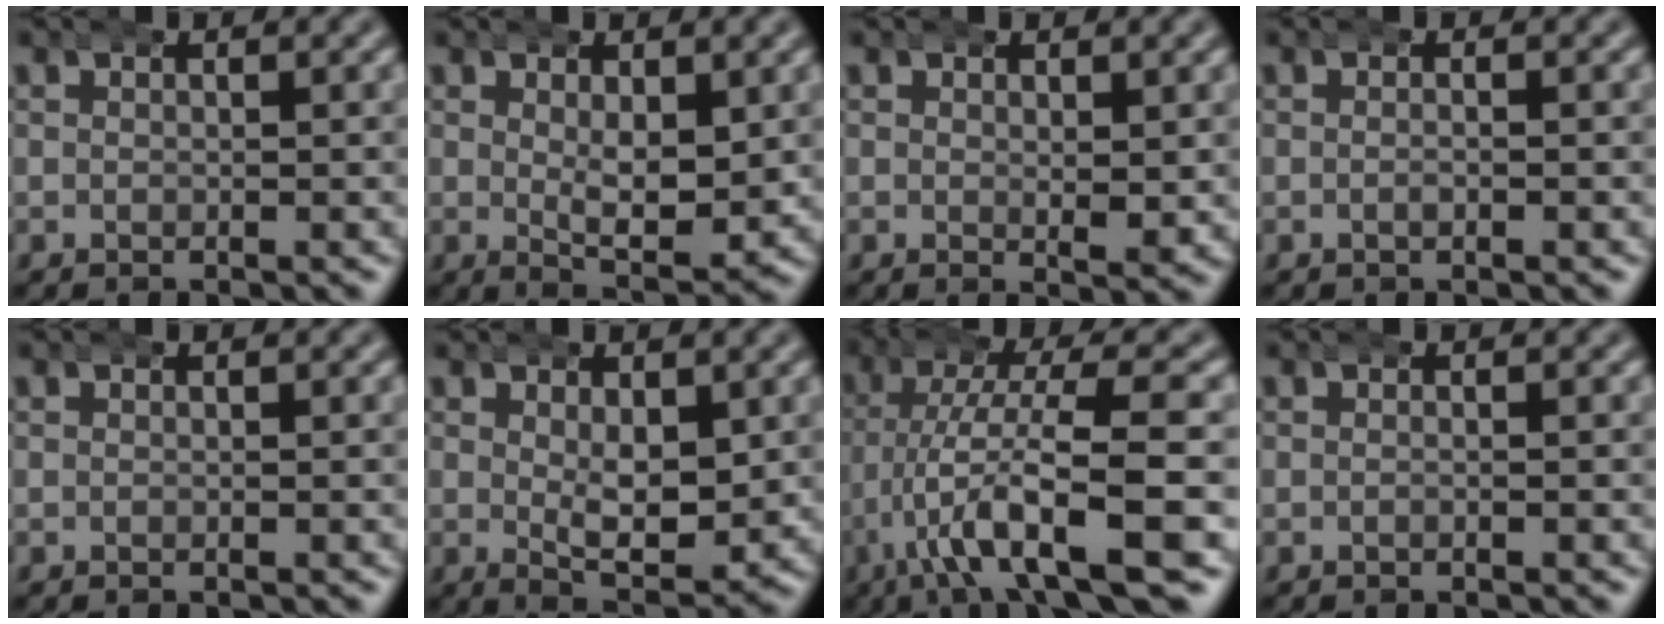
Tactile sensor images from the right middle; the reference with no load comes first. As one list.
[{"total": 4.5, "force": [0.4, 1.7, 4.2], "torque": [-0.069, -0.021, 0.013]}, {"total": 1.6, "force": [0.2, 0.5, 1.5], "torque": [-0.024, -0.007, 0.004]}, {"total": 1.0, "force": [-0.4, 0.4, 0.9], "torque": [-0.010, 0.001, -0.011]}, {"total": 0.0}, {"total": 4.9, "force": [0.4, 2.2, 4.3], "torque": [-0.073, -0.024, 0.014]}, {"total": 8.4, "force": [-3.0, 2.1, 7.5], "torque": [-0.150, -0.018, -0.035]}, {"total": 0.5, "force": [-0.1, 0.2, 0.4], "torque": [-0.005, 0.004, -0.007]}]